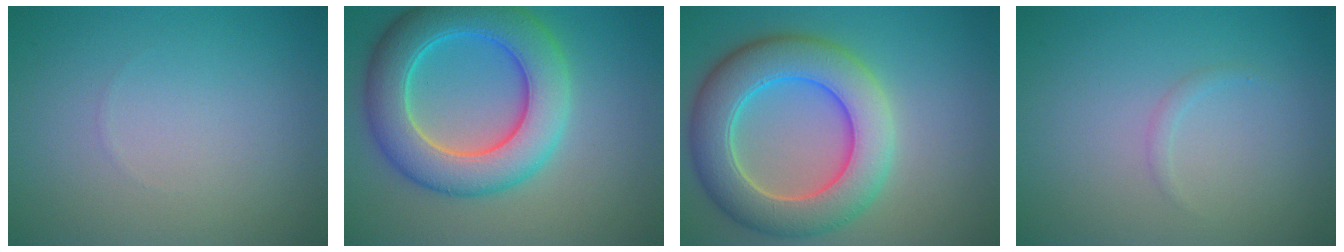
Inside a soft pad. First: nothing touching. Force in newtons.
{"total": 9.1, "press": 9.1, "slide": 0.4}
{"total": 8.9, "press": 8.9, "slide": 0.4}
{"total": 0.7, "press": 0.7, "slide": 0.1}